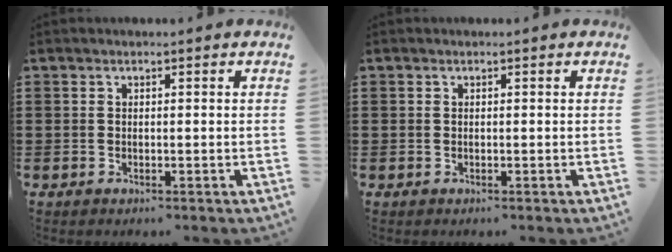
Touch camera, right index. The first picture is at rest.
{"total": 0.0}